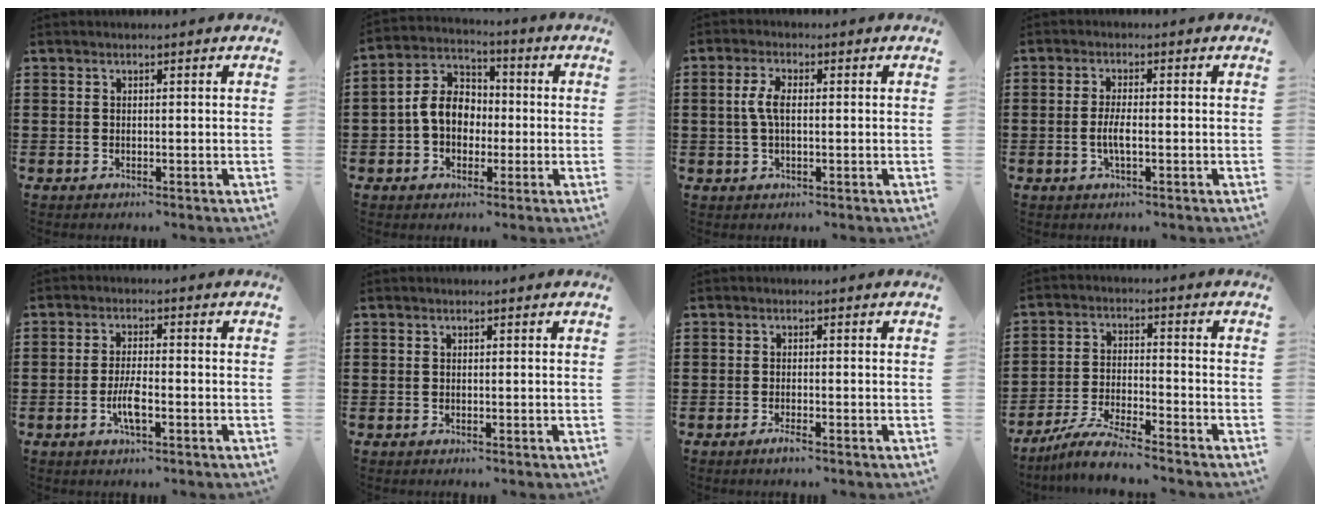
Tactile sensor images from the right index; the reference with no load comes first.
{"total": 7.6, "force": [-0.9, 6.1, 4.6], "torque": [-0.116, 0.014, -0.022]}
{"total": 3.9, "force": [0.1, 1.6, 3.6], "torque": [-0.085, 0.000, -0.005]}
{"total": 3.0, "force": [-0.7, 0.6, 2.8], "torque": [-0.065, -0.006, -0.017]}
{"total": 4.3, "force": [-1.6, 1.1, 3.9], "torque": [-0.087, -0.002, -0.035]}
{"total": 0.0}
{"total": 1.5, "force": [-1.1, 0.2, 1.0], "torque": [-0.026, -0.007, -0.021]}
{"total": 6.2, "force": [-5.8, 0.0, 2.1], "torque": [-0.053, -0.007, -0.113]}